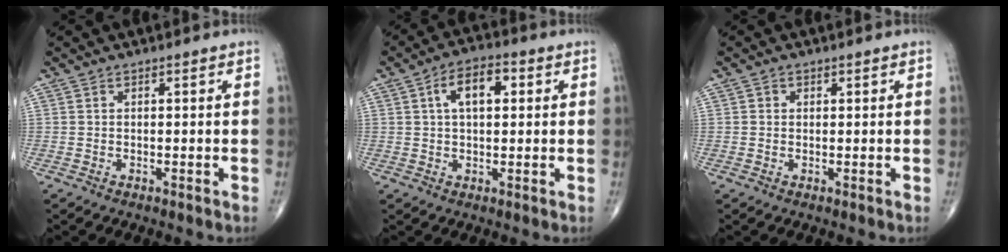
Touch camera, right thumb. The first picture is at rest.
{"total": 7.5, "force": [1.9, 4.0, 6.1], "torque": [-0.094, 0.014, 0.025]}
{"total": 0.8, "force": [0.2, 0.8, 0.2], "torque": [0.003, 0.000, 0.002]}